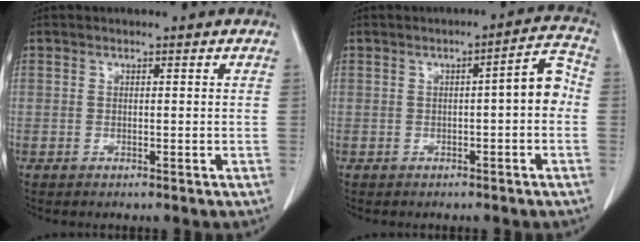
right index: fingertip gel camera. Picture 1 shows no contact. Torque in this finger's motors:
{"motor_torque": [0.54, -0.20, 0.11, 0.02]}